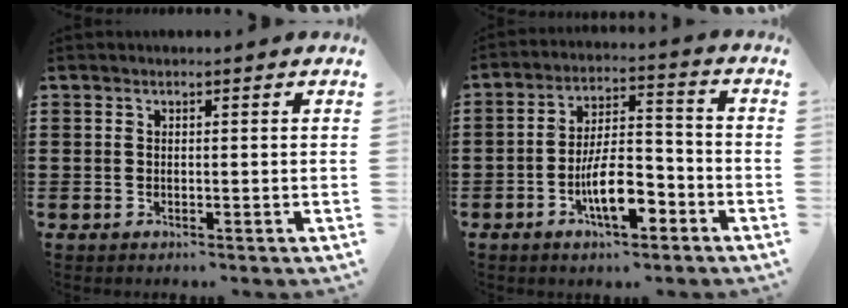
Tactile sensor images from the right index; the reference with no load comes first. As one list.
[{"total": 9.6, "force": [-4.4, 3.5, 7.8], "torque": [-0.142, 0.001, -0.080]}]